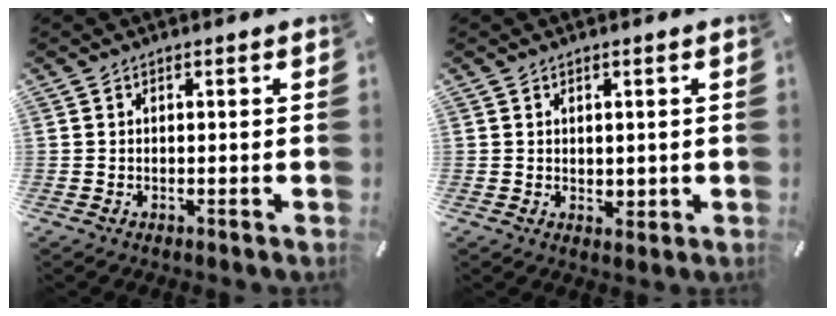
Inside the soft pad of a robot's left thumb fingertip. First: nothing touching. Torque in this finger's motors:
{"motor_torque": [-0.22, -0.21, 0.27, 0.09, 0.05]}